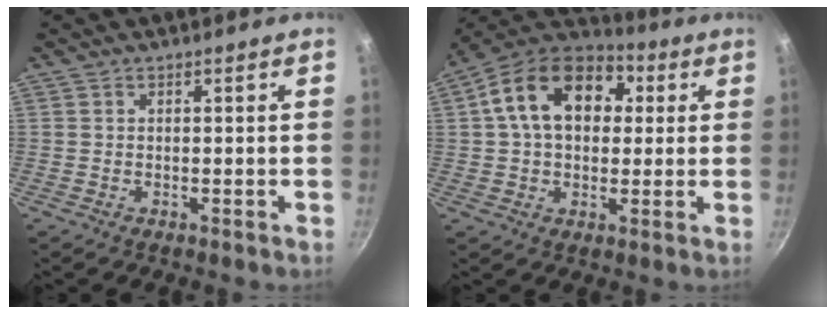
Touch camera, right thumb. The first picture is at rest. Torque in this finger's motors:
{"motor_torque": [-0.15, 3.28, 1.56, -0.29, 0.17]}